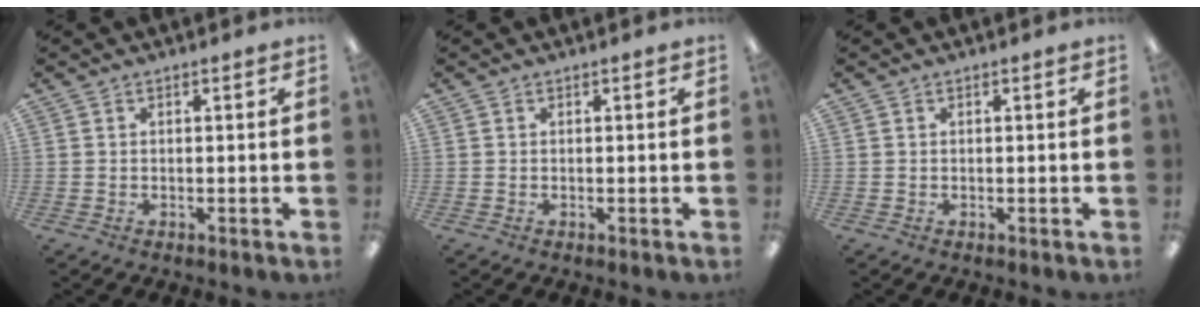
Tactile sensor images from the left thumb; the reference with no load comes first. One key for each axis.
{"total": 0.0}
{"total": 0.0}